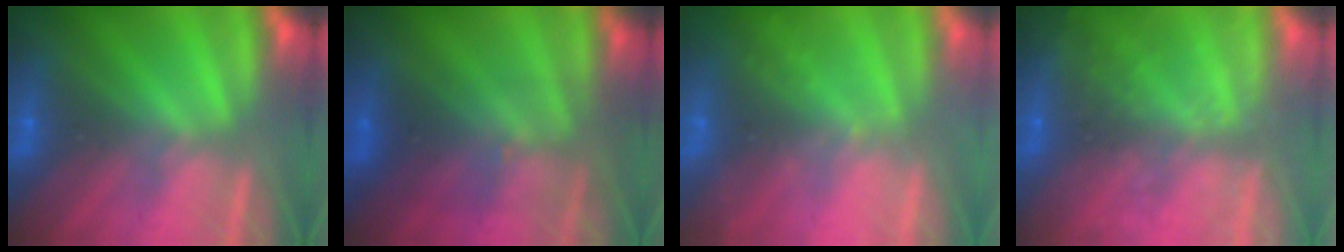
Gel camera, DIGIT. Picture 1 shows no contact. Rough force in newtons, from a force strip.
{"total": 2.8}
{"total": 2.3}
{"total": 9.1}